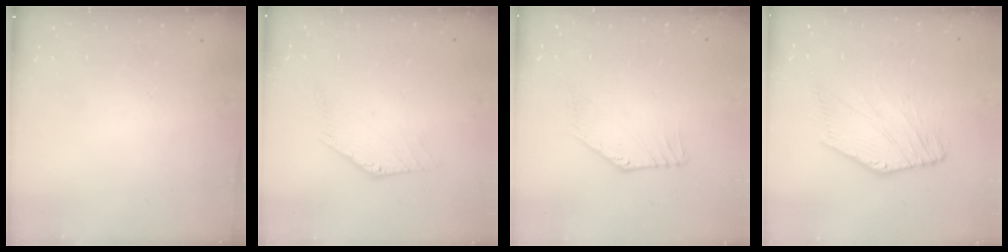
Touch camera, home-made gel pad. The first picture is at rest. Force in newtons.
{"total": 1.0, "press": 1.0, "slide": 0.3}
{"total": 3.5, "press": 3.5, "slide": 0.2}
{"total": 3.7, "press": 3.4, "slide": 1.4}